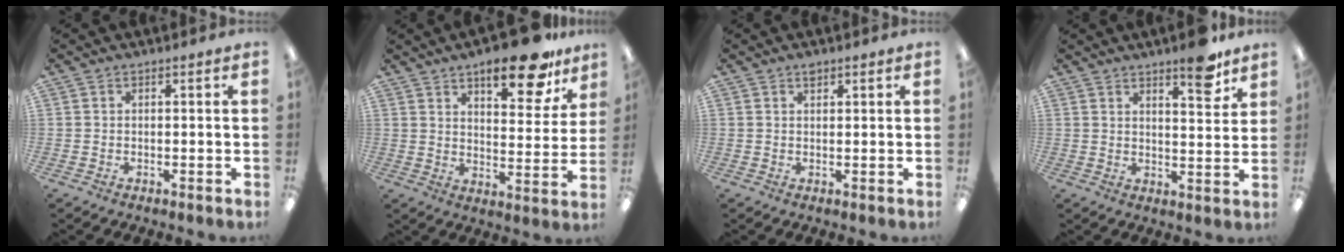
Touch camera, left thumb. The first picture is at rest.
{"total": 15.3, "force": [10.9, 5.6, 9.3], "torque": [-0.121, -0.060, 0.178]}
{"total": 1.4, "force": [1.0, 0.6, 0.7], "torque": [-0.007, -0.003, 0.017]}
{"total": 8.2, "force": [6.2, 2.0, 5.0], "torque": [-0.057, -0.041, 0.098]}